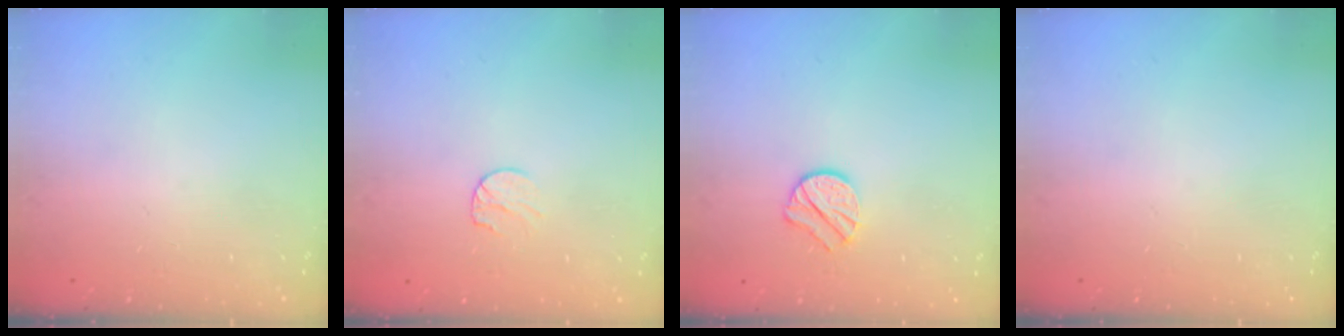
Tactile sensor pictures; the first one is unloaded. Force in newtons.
{"total": 6.6, "press": 6.5, "slide": 0.7}
{"total": 7.8, "press": 7.8, "slide": 0.1}
{"total": 0.0}